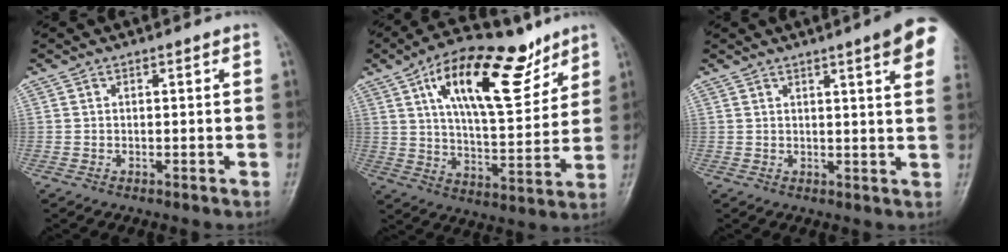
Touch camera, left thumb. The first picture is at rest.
{"total": 20.2, "force": [10.5, 8.7, 14.9], "torque": [-0.201, -0.035, 0.176]}
{"total": 9.9, "force": [5.2, 1.4, 8.3], "torque": [-0.089, -0.013, 0.051]}